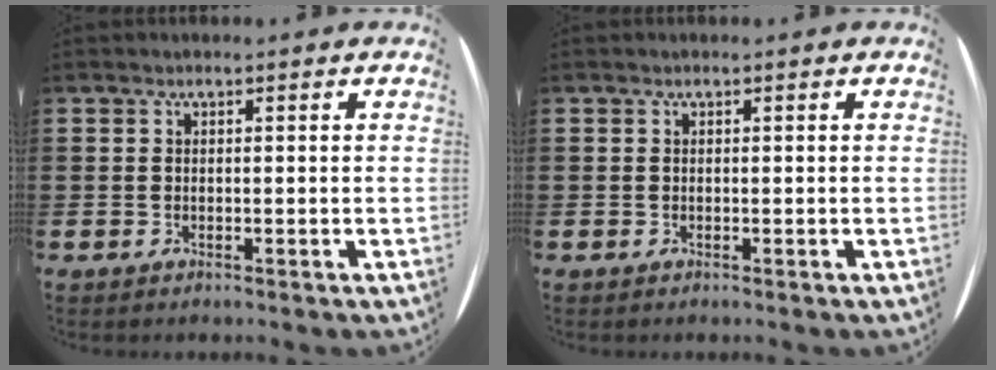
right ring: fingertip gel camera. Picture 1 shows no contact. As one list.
[{"total": 0.0}]